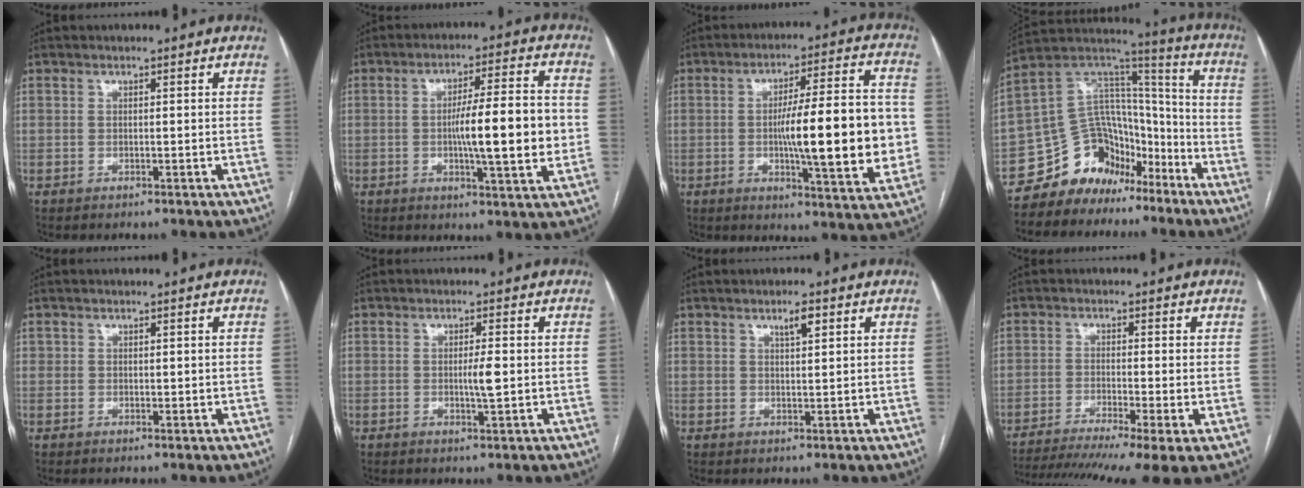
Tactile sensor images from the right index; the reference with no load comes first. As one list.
[{"total": 12.5, "force": [-1.1, 1.2, 12.4], "torque": [-0.196, 0.004, -0.018]}, {"total": 17.9, "force": [-1.6, 2.5, 17.6], "torque": [-0.258, 0.009, -0.021]}, {"total": 13.5, "force": [-9.6, 8.7, 3.5], "torque": [-0.063, 0.089, -0.168]}, {"total": 0.9, "force": [0.5, 0.8, 0.2], "torque": [0.007, -0.002, 0.003]}, {"total": 2.7, "force": [-0.1, 0.2, 2.7], "torque": [-0.047, -0.002, -0.002]}, {"total": 2.5, "force": [1.4, 0.4, 2.0], "torque": [-0.036, 0.001, 0.024]}, {"total": 15.0, "force": [-10.7, 0.6, 10.5], "torque": [-0.161, -0.024, -0.167]}]